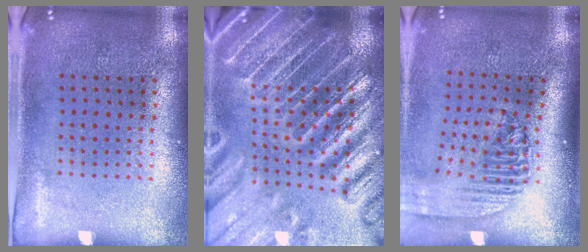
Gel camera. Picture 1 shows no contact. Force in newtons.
{"total": 5.0, "press": 4.4, "slide": 2.3}
{"total": 2.1, "press": 1.7, "slide": 1.3}